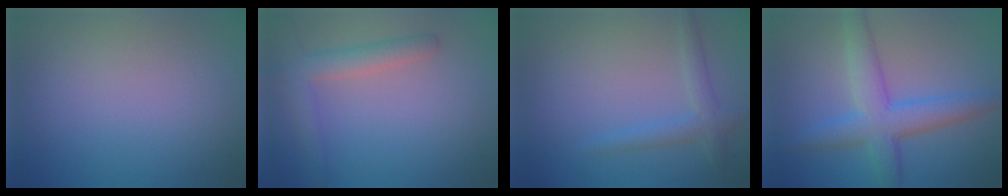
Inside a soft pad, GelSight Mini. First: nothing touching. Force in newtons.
{"total": 3.0, "press": 3.0, "slide": 0.1}
{"total": 2.1, "press": 2.1, "slide": 0.1}
{"total": 5.3, "press": 5.3, "slide": 0.2}